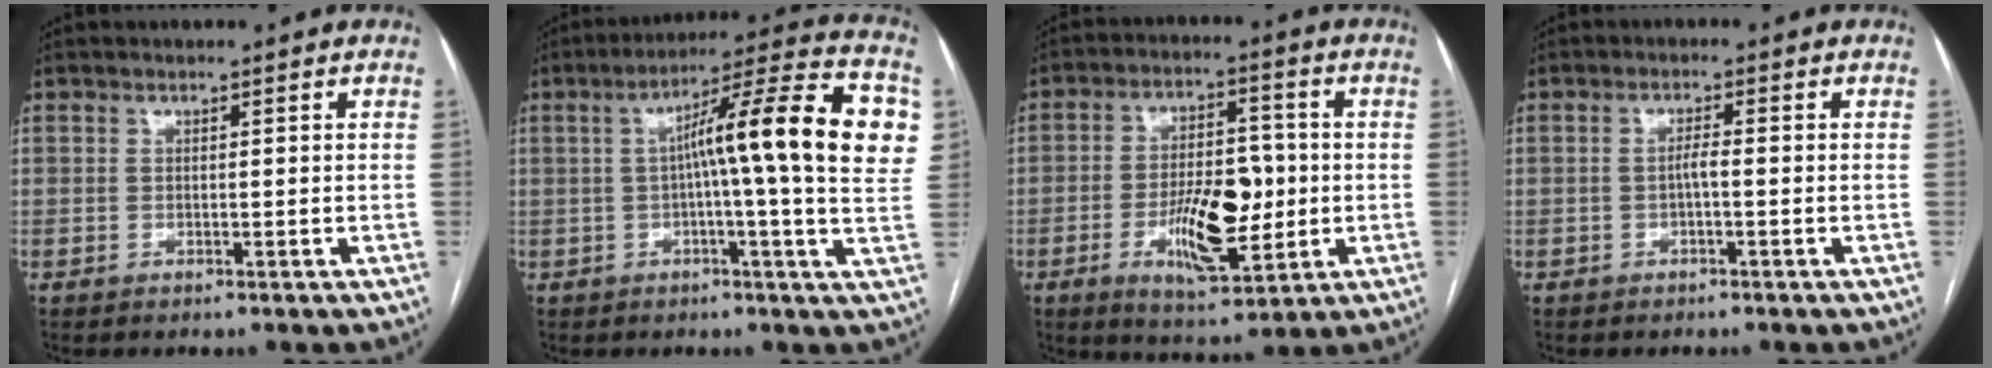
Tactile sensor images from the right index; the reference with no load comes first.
{"total": 18.5, "force": [2.6, 0.7, 18.3], "torque": [-0.263, 0.029, 0.026]}
{"total": 12.0, "force": [-2.4, 4.5, 10.9], "torque": [-0.191, 0.004, -0.033]}
{"total": 1.7, "force": [-0.4, 0.2, 1.6], "torque": [-0.028, 0.003, -0.008]}